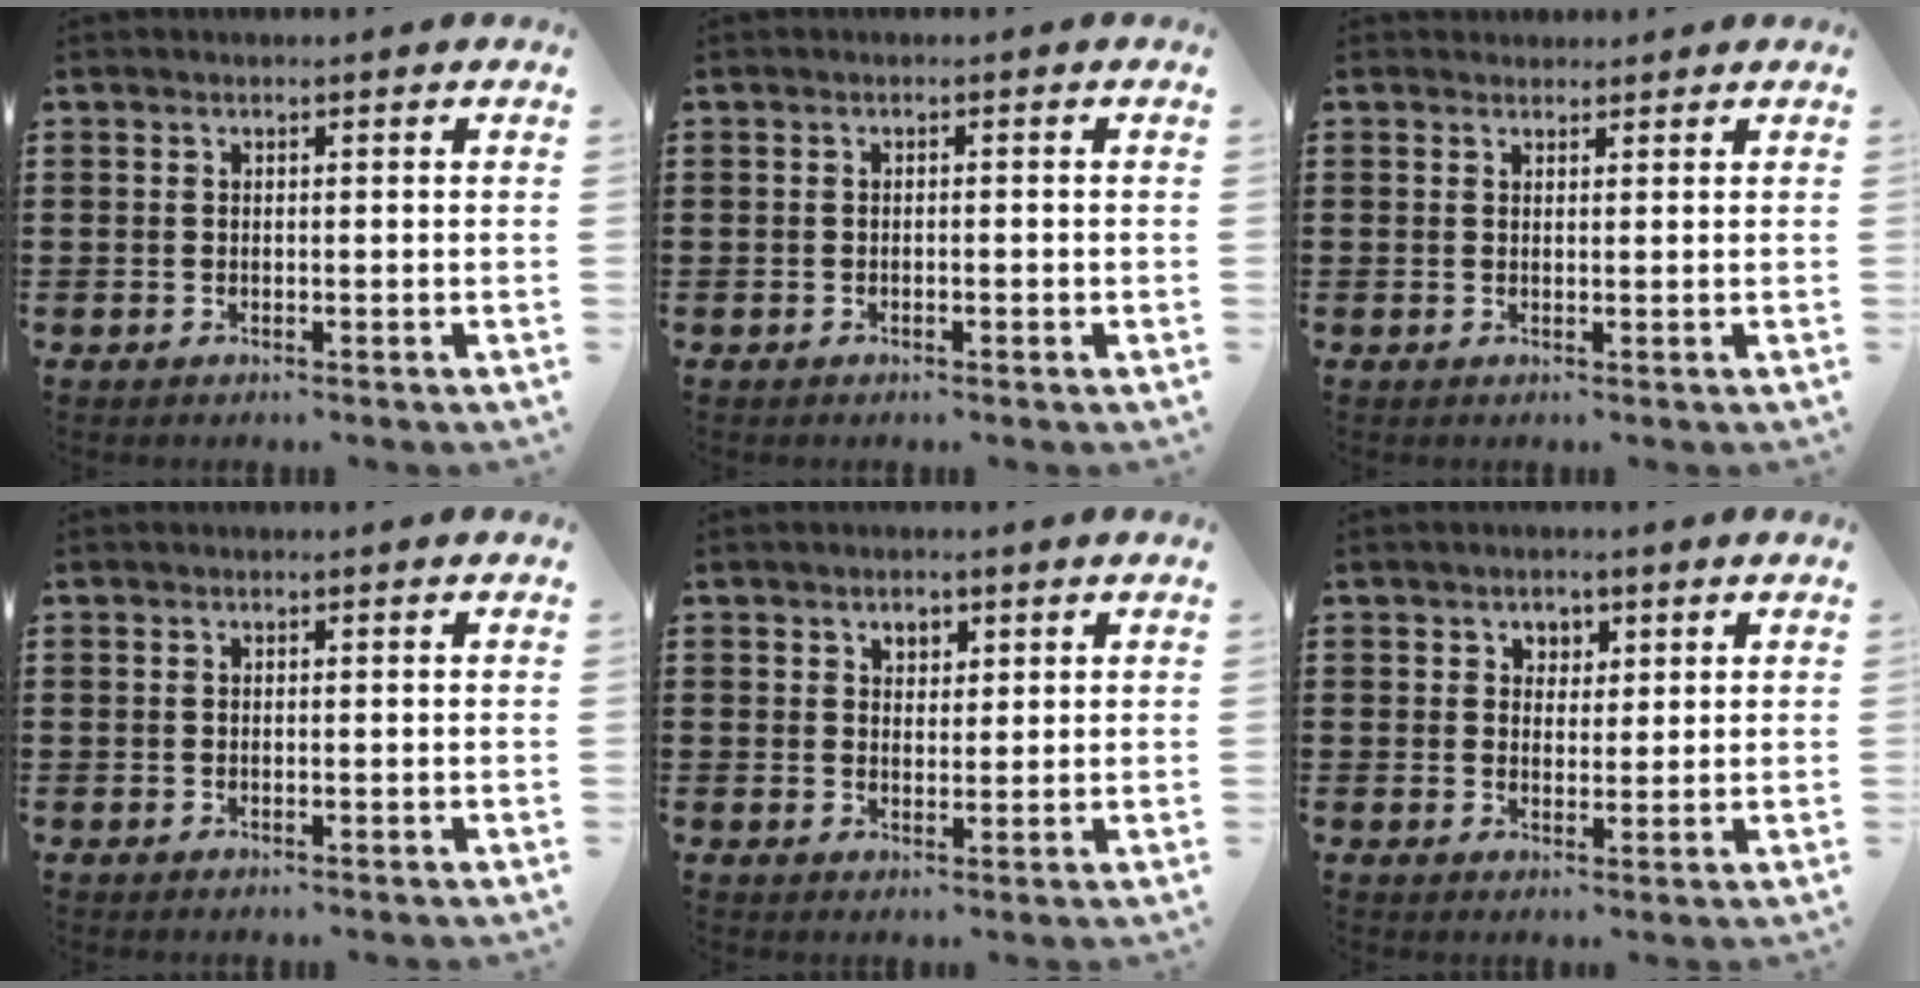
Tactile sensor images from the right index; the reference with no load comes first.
{"total": 0.6, "force": [-0.4, 0.1, 0.4], "torque": [-0.009, -0.001, -0.007]}
{"total": 1.1, "force": [1.0, 0.5, -0.2], "torque": [0.002, 0.002, 0.020]}
{"total": 0.0}
{"total": 2.2, "force": [1.3, 1.6, 0.9], "torque": [-0.023, 0.007, 0.023]}
{"total": 2.4, "force": [1.3, 2.0, 0.5], "torque": [-0.020, 0.011, 0.022]}